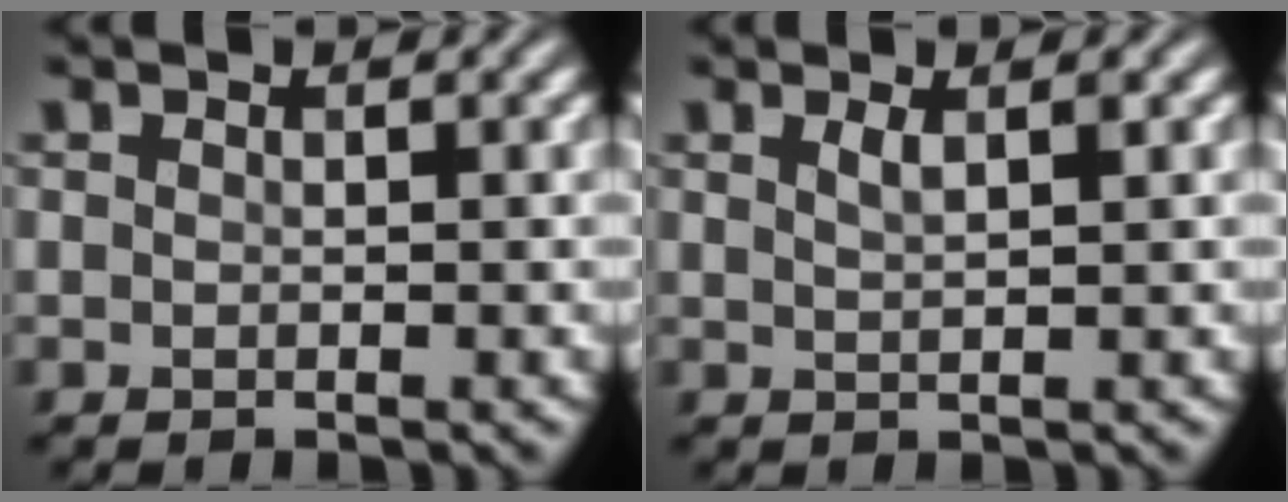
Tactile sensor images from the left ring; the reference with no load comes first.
{"total": 1.3, "force": [0.7, 0.3, 1.0], "torque": [-0.015, 0.002, 0.009]}